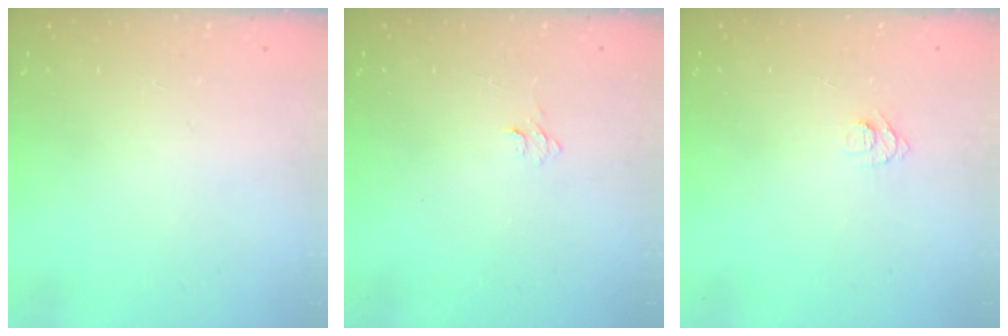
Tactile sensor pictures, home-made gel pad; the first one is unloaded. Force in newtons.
{"total": 4.2, "press": 4.2, "slide": 0.5}
{"total": 5.2, "press": 5.1, "slide": 0.6}